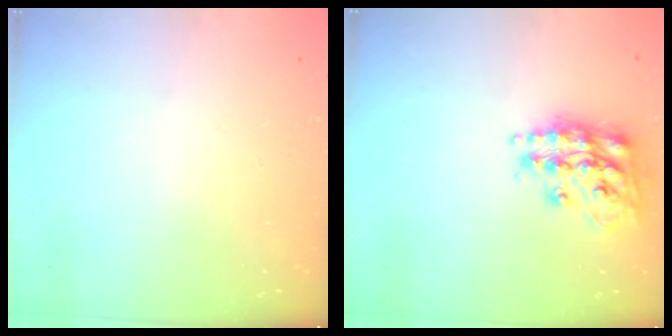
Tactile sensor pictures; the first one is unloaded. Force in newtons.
{"total": 16.5, "press": 16.5, "slide": 1.1}